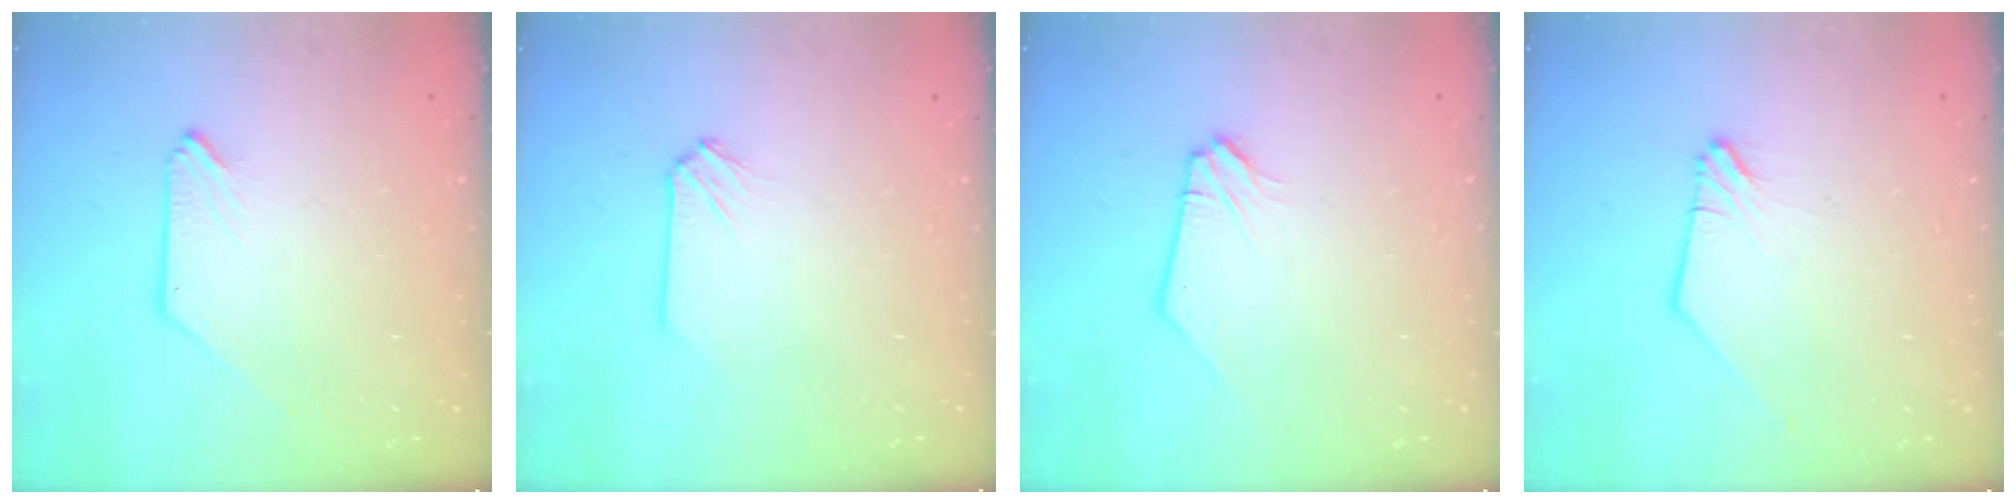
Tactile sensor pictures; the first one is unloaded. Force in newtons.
{"total": 0.0}
{"total": 0.0}
{"total": 0.0}